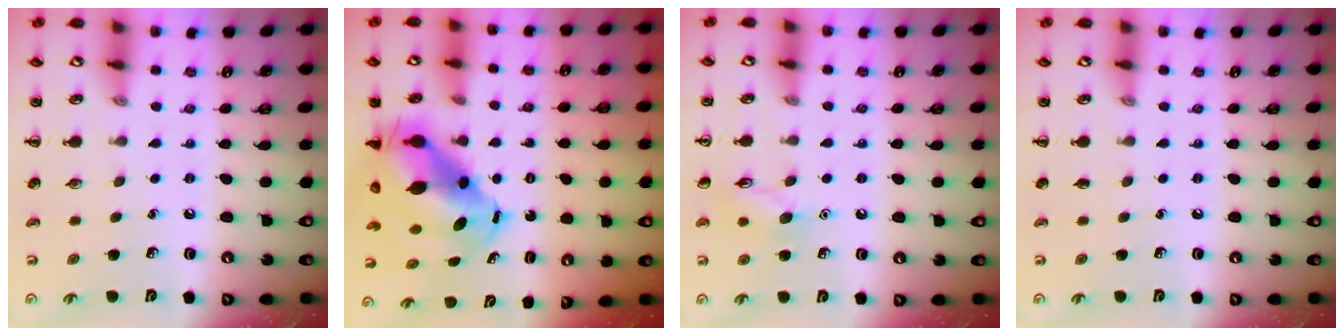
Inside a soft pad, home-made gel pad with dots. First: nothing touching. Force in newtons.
{"total": 10.3, "press": 10.1, "slide": 2.2}
{"total": 7.7, "press": 7.7, "slide": 1.0}
{"total": 0.0}